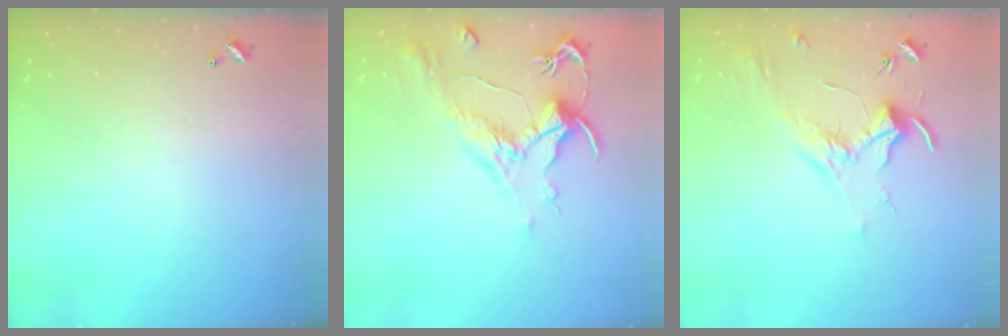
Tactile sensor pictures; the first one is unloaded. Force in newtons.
{"total": 1.6, "press": 0.7, "slide": 1.4}
{"total": 1.7, "press": 1.5, "slide": 0.7}